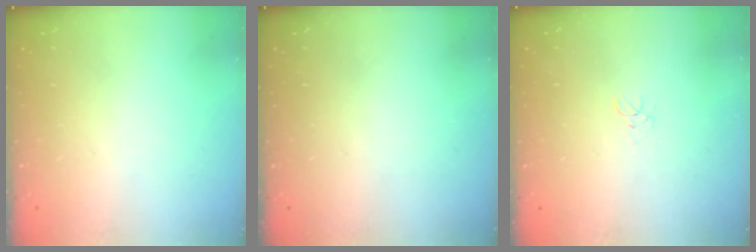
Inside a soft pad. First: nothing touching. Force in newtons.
{"total": 0.0}
{"total": 3.0, "press": 3.0, "slide": 0.2}